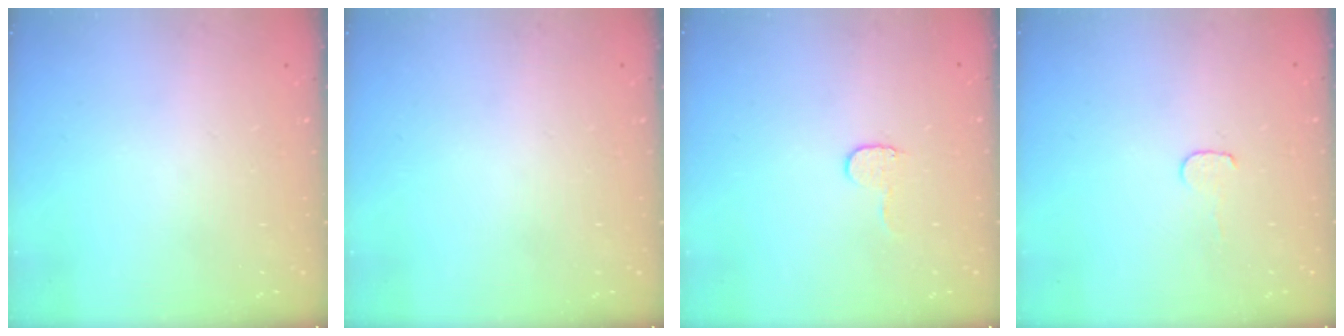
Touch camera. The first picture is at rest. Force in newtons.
{"total": 0.0}
{"total": 5.2, "press": 5.1, "slide": 0.5}
{"total": 3.5, "press": 3.5, "slide": 0.4}